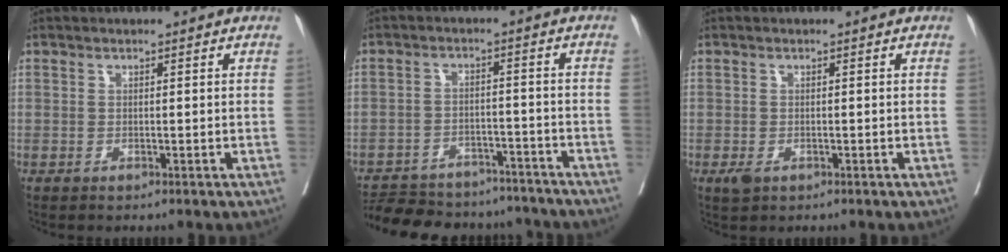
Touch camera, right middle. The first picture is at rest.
{"total": 17.7, "force": [-16.0, 5.8, 4.9], "torque": [-0.122, 0.006, -0.217]}
{"total": 1.6, "force": [-0.7, 0.9, 1.0], "torque": [-0.019, -0.001, -0.006]}